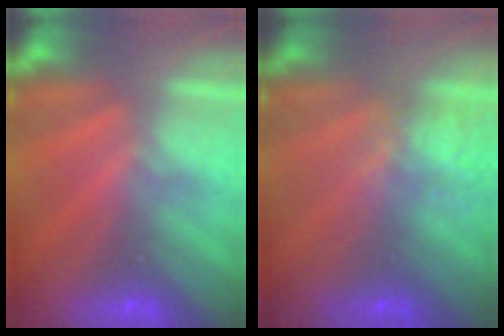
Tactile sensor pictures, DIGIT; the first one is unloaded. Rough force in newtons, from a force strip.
{"total": 4.3}